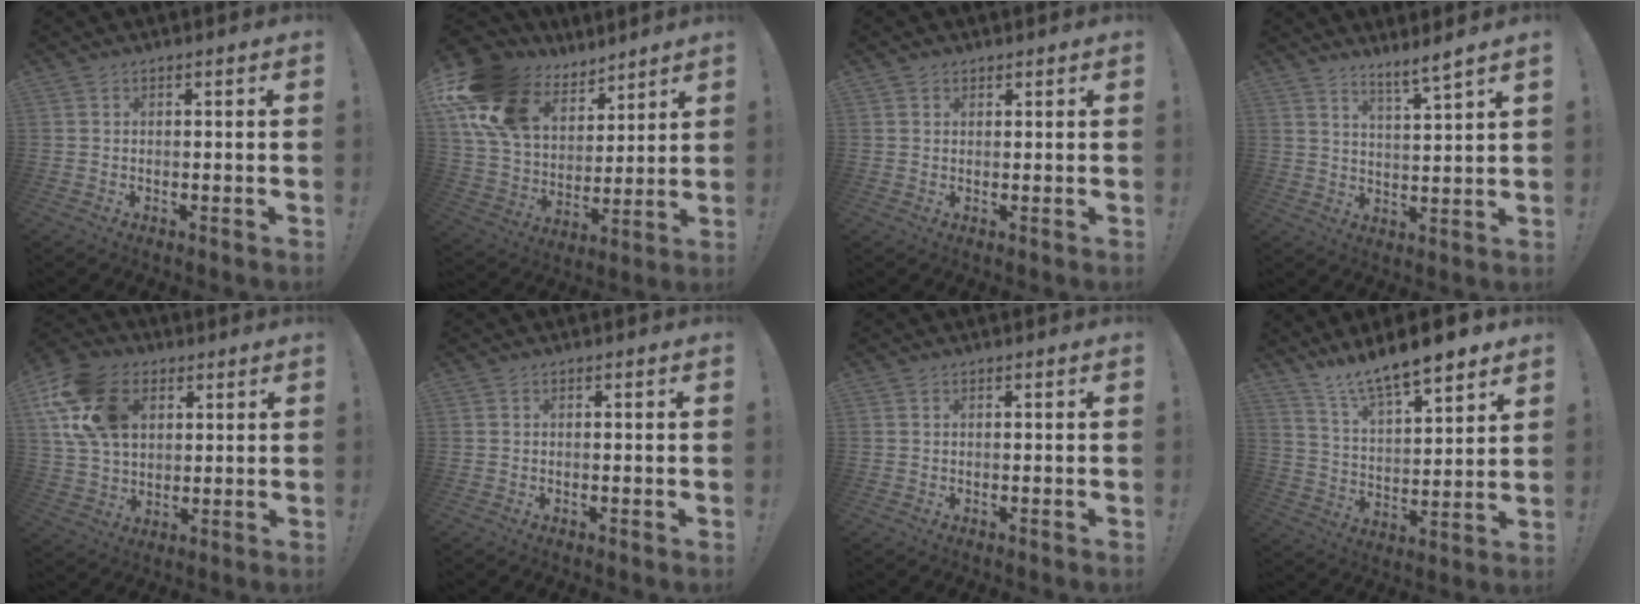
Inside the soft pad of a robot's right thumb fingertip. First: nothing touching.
{"total": 18.5, "force": [10.5, 12.4, 8.9], "torque": [-0.174, -0.050, 0.208]}
{"total": 1.3, "force": [0.9, 0.9, 0.3], "torque": [-0.001, -0.001, 0.016]}
{"total": 5.6, "force": [4.8, -0.6, 2.9], "torque": [-0.048, -0.042, 0.079]}
{"total": 18.3, "force": [6.7, 13.0, 10.9], "torque": [-0.204, -0.018, 0.130]}
{"total": 0.0}
{"total": 0.0}
{"total": 11.7, "force": [10.5, 2.0, 4.6], "torque": [-0.091, -0.090, 0.186]}